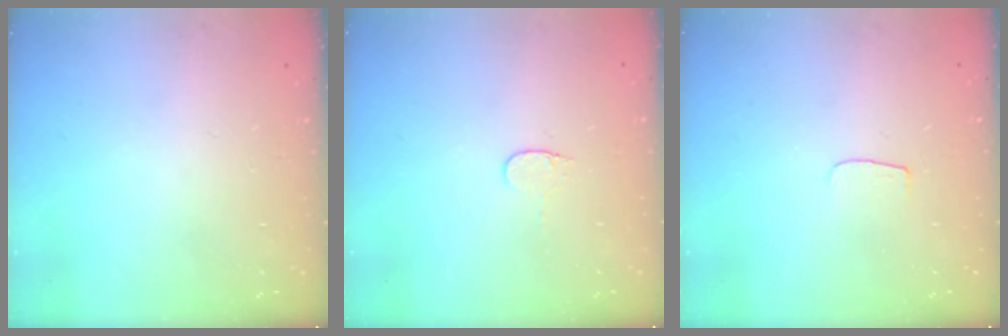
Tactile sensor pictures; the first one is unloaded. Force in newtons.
{"total": 3.4, "press": 3.3, "slide": 0.4}
{"total": 3.0, "press": 3.0, "slide": 0.4}